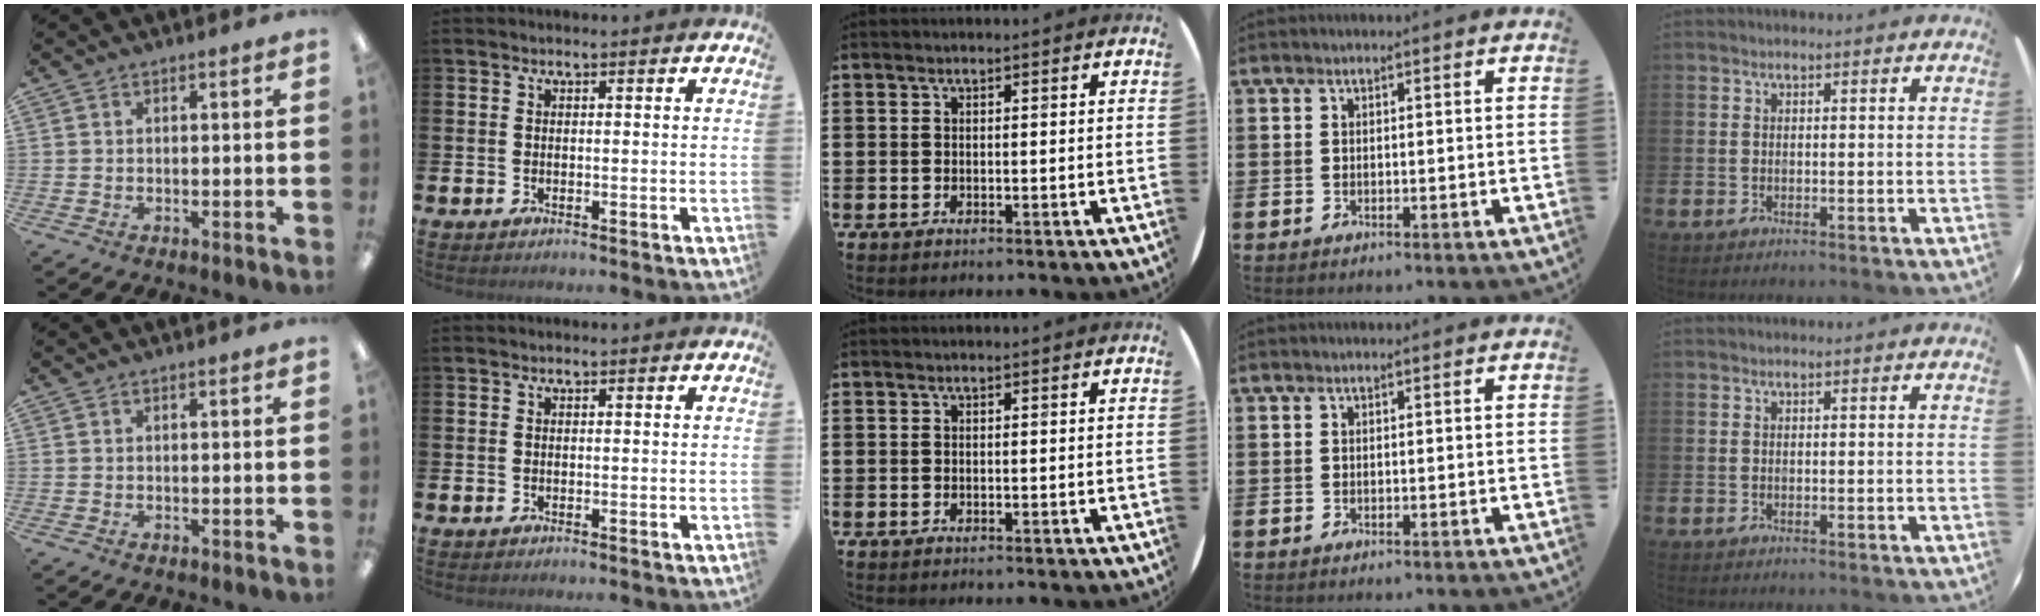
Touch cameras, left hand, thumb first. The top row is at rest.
{}